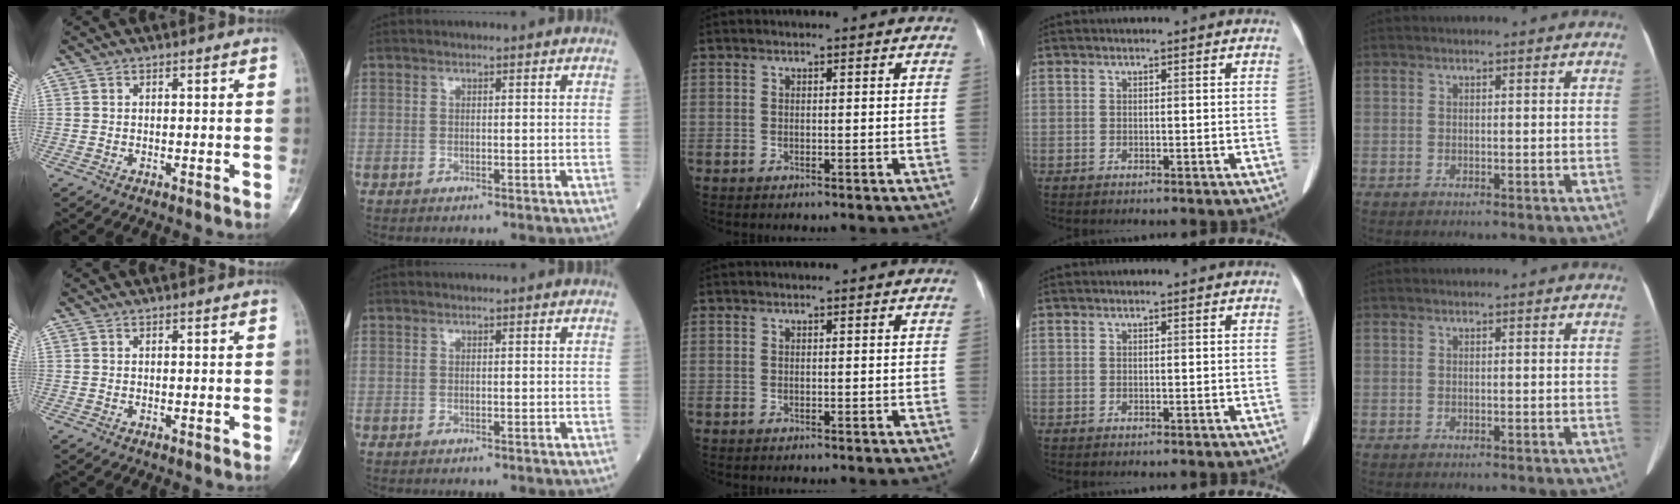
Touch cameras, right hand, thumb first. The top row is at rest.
{}